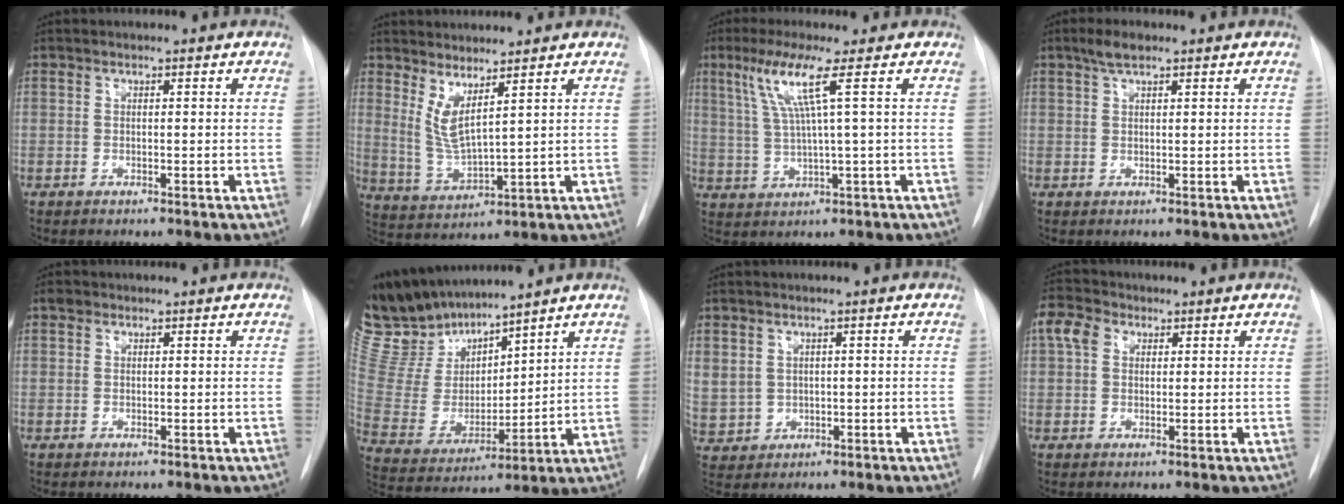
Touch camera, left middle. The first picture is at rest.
{"total": 5.4, "force": [3.0, 0.3, 4.4], "torque": [-0.096, -0.023, 0.071]}
{"total": 7.1, "force": [2.9, -1.4, 6.4], "torque": [-0.133, 0.005, 0.063]}
{"total": 2.8, "force": [2.0, 0.7, 1.8], "torque": [-0.040, 0.008, 0.038]}
{"total": 0.9, "force": [0.7, 0.7, 0.1], "torque": [-0.001, 0.008, 0.008]}
{"total": 15.0, "force": [13.7, 4.1, 4.7], "torque": [-0.112, 0.005, 0.281]}
{"total": 11.2, "force": [1.0, 10.5, 3.9], "torque": [-0.150, 0.017, 0.045]}
{"total": 4.3, "force": [1.8, 3.2, 2.2], "torque": [-0.056, 0.019, 0.035]}